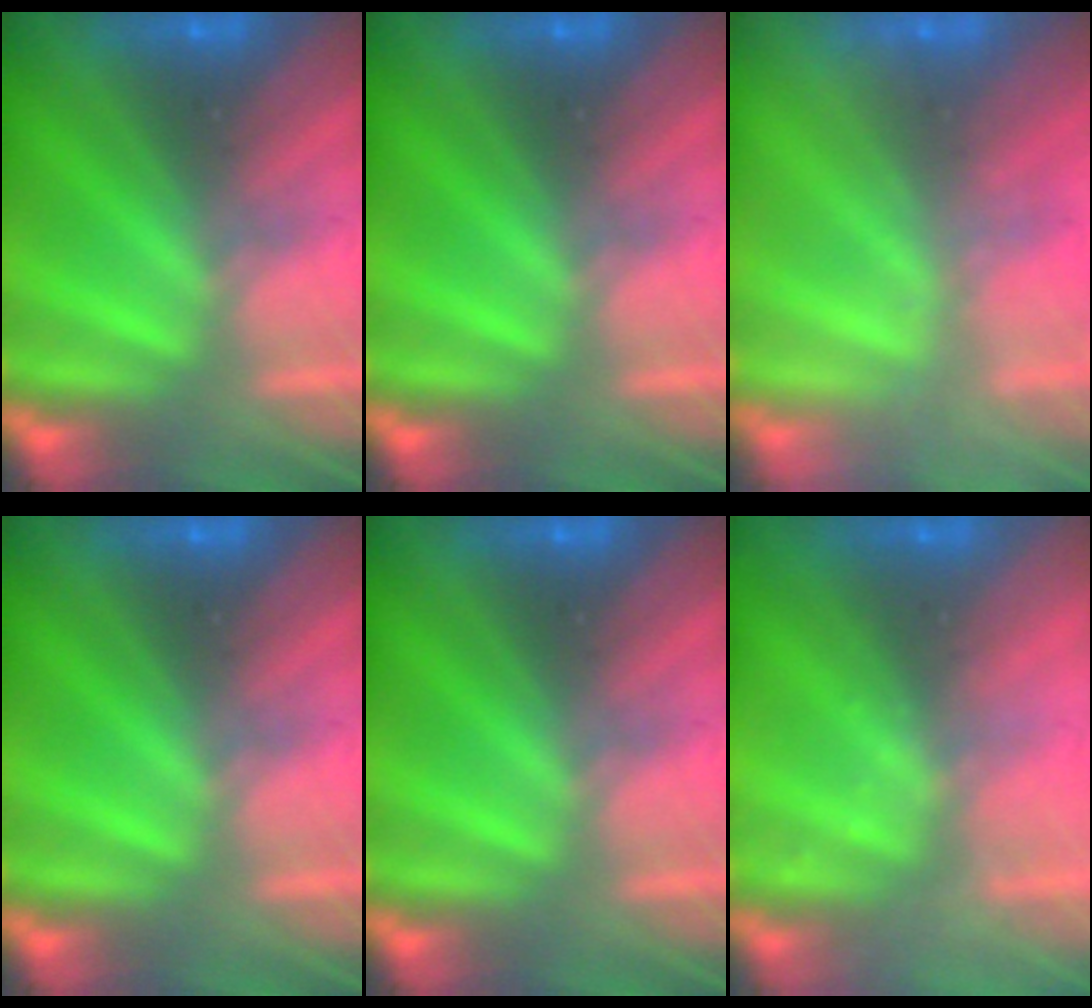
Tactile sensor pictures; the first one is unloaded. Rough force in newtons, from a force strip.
{"total": 0.0}
{"total": 2.2}
{"total": 0.0}
{"total": 0.0}
{"total": 2.2}